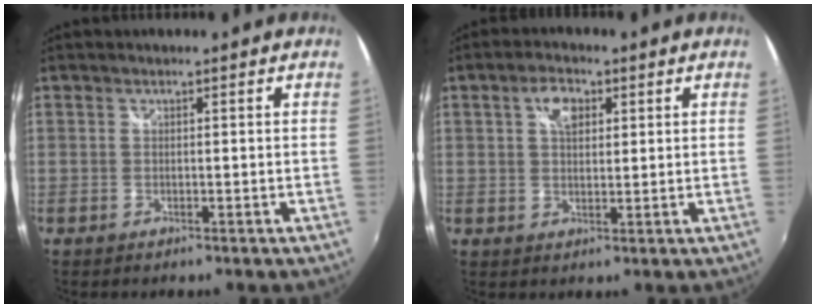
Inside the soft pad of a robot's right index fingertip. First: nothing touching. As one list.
[{"total": 4.7, "force": [1.8, 2.7, 3.4], "torque": [-0.057, 0.011, 0.032]}]